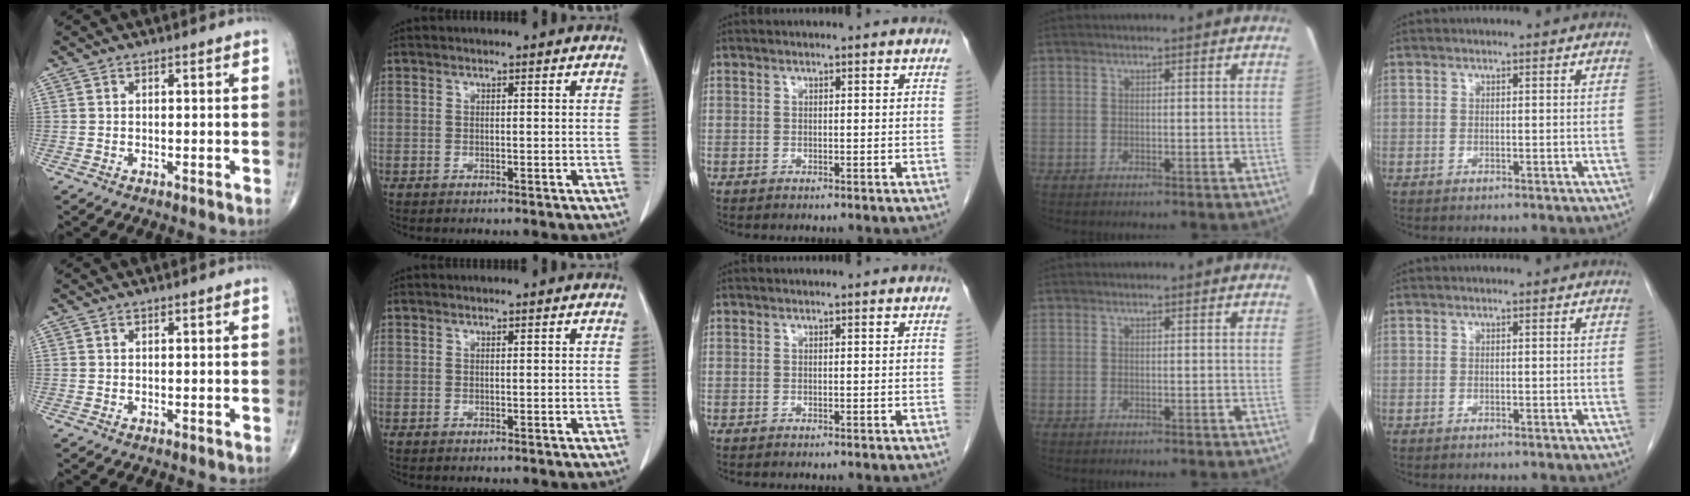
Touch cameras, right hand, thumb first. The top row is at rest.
{}